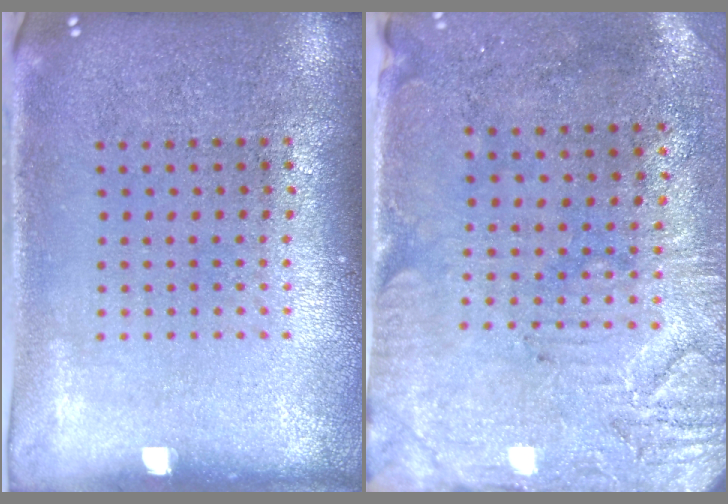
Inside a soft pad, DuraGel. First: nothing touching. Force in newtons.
{"total": 3.1, "press": 2.5, "slide": 1.7}